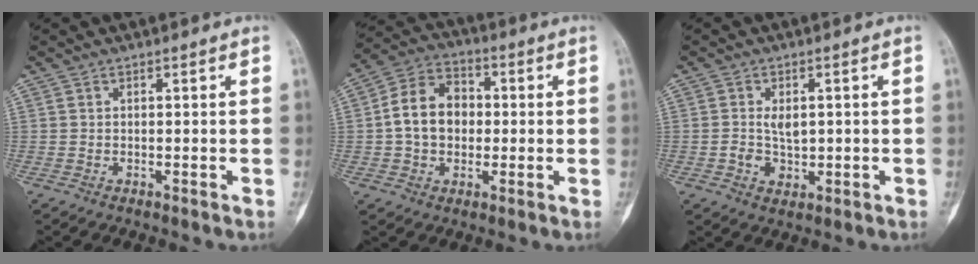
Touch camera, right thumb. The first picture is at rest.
{"total": 11.3, "force": [0.0, 8.6, 7.2], "torque": [-0.106, 0.027, -0.009]}
{"total": 4.5, "force": [-0.1, 3.1, 3.3], "torque": [-0.041, -0.002, 0.005]}